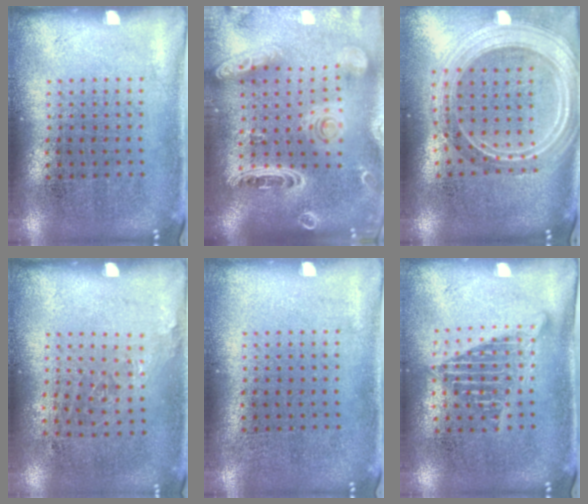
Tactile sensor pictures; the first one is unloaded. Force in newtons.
{"total": 2.8, "press": 2.4, "slide": 1.5}
{"total": 2.7, "press": 2.3, "slide": 1.4}
{"total": 0.9, "press": 0.7, "slide": 0.6}
{"total": 0.0}
{"total": 1.5, "press": 1.3, "slide": 0.8}